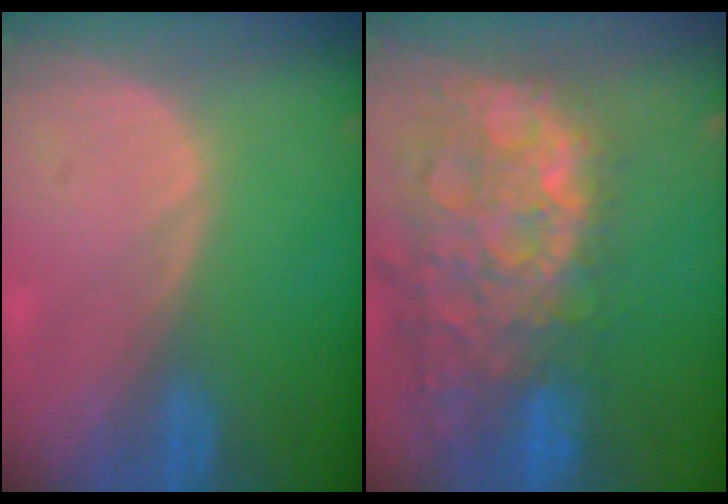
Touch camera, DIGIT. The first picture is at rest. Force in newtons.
{"total": 15.0, "press": 12.2, "slide": 8.8}